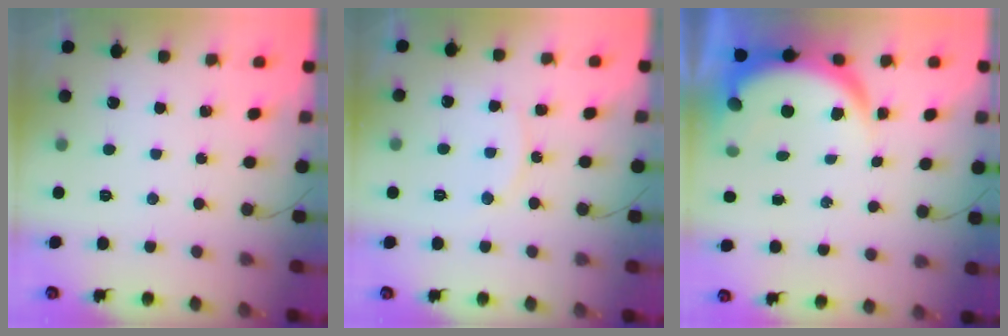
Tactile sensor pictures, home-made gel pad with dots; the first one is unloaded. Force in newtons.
{"total": 7.7, "press": 7.7, "slide": 0.3}
{"total": 6.9, "press": 6.9, "slide": 0.7}